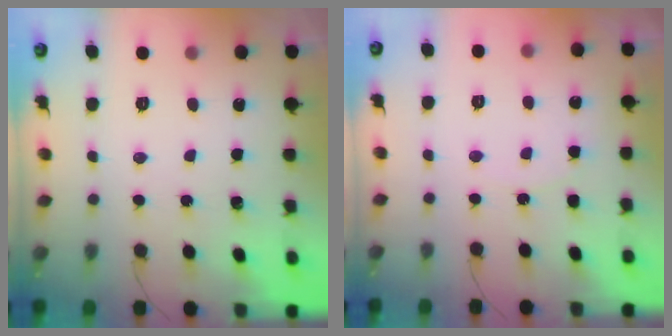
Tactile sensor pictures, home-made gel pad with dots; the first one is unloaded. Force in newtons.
{"total": 5.3, "press": 5.2, "slide": 0.5}